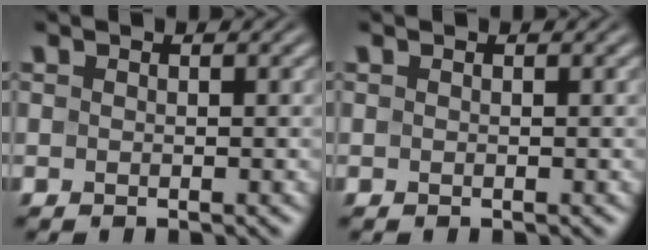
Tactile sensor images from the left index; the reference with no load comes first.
{"total": 0.0}